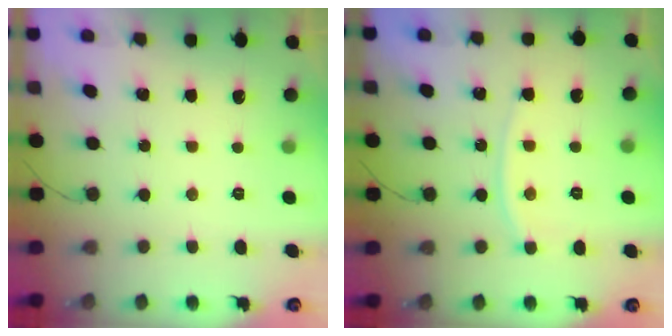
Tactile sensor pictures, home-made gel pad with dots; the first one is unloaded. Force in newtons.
{"total": 6.1, "press": 6.0, "slide": 0.8}